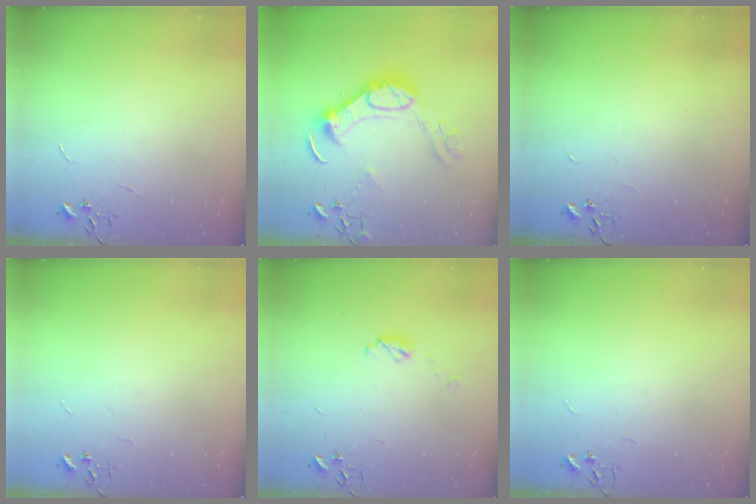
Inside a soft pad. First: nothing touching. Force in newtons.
{"total": 16.4, "press": 16.4, "slide": 1.0}
{"total": 2.1, "press": 2.1, "slide": 0.4}
{"total": 0.0}
{"total": 4.9, "press": 4.8, "slide": 0.5}
{"total": 0.0}